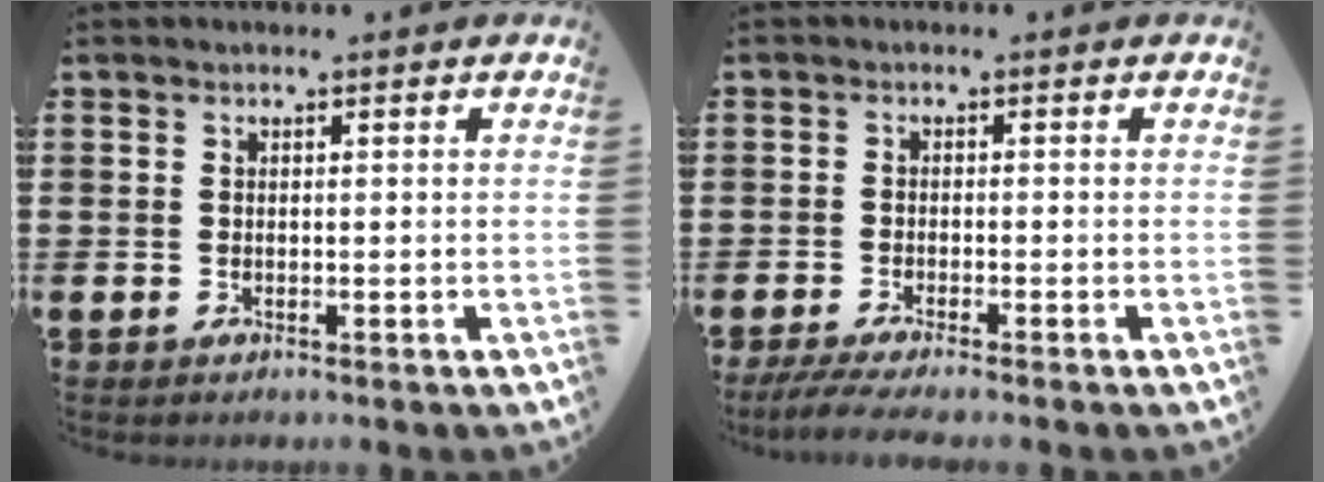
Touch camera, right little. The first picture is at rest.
{"total": 2.2, "force": [-1.6, 0.0, 1.4], "torque": [-0.030, -0.004, -0.031]}